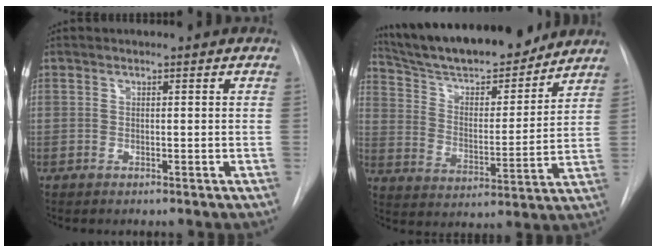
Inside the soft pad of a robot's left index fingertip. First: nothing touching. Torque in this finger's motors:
{"motor_torque": [0.08, -0.52, 0.37, 0.09]}